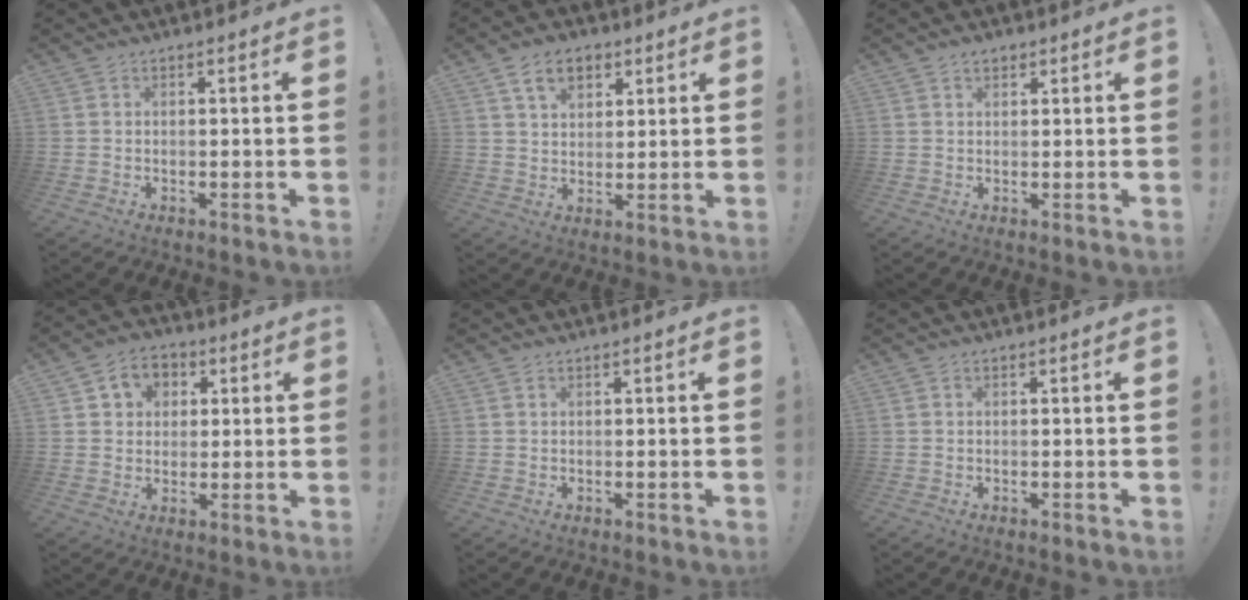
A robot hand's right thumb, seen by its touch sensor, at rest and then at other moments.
{"total": 8.8, "force": [4.6, 5.8, 4.9], "torque": [-0.078, -0.004, 0.086]}
{"total": 2.1, "force": [1.2, 1.3, 1.0], "torque": [-0.012, -0.002, 0.022]}
{"total": 7.8, "force": [2.5, 6.8, 2.8], "torque": [-0.040, -0.005, 0.051]}
{"total": 0.0}
{"total": 0.0}